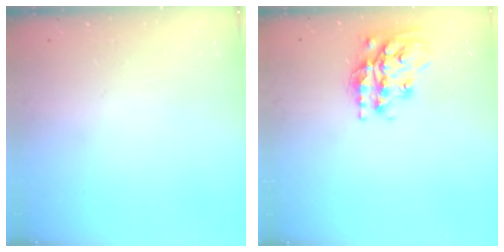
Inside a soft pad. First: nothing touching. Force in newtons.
{"total": 18.7, "press": 18.6, "slide": 1.5}